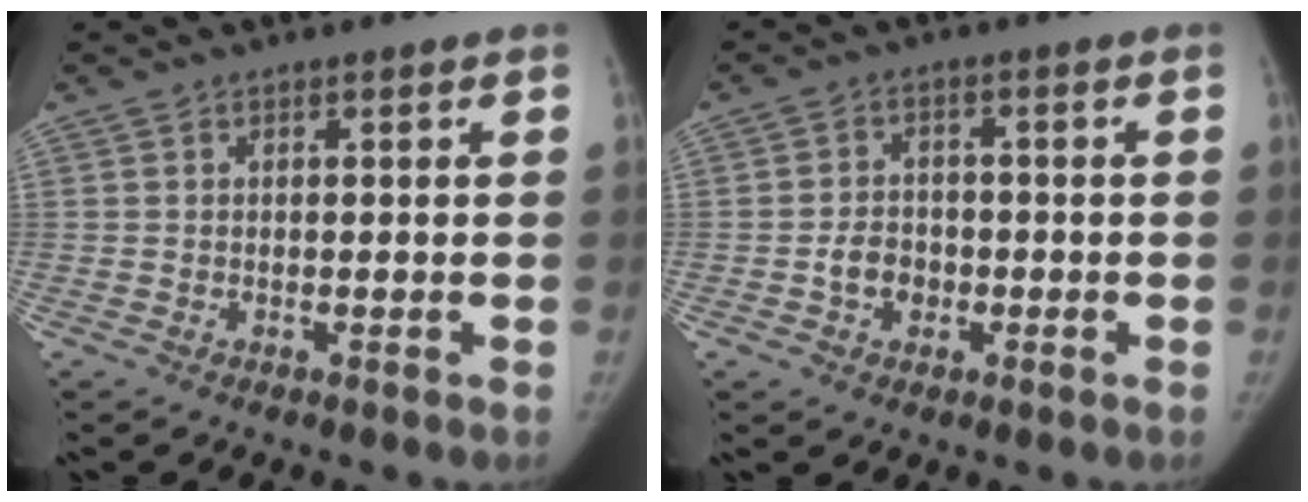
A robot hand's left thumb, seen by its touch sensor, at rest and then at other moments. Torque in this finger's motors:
{"motor_torque": [-0.29, 0.31, 0.25, 0.46, 0.11]}